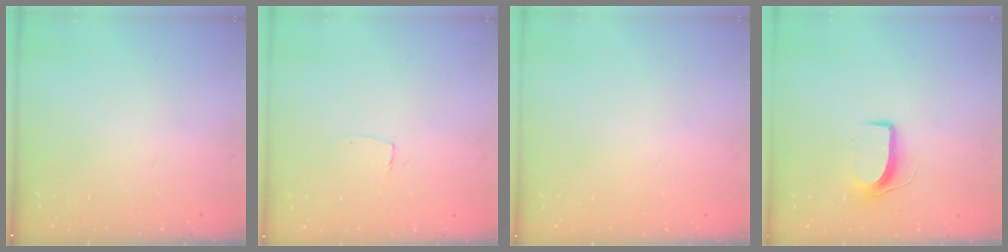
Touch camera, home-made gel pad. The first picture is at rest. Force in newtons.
{"total": 3.5, "press": 3.5, "slide": 0.2}
{"total": 0.0}
{"total": 8.7, "press": 8.7, "slide": 0.7}